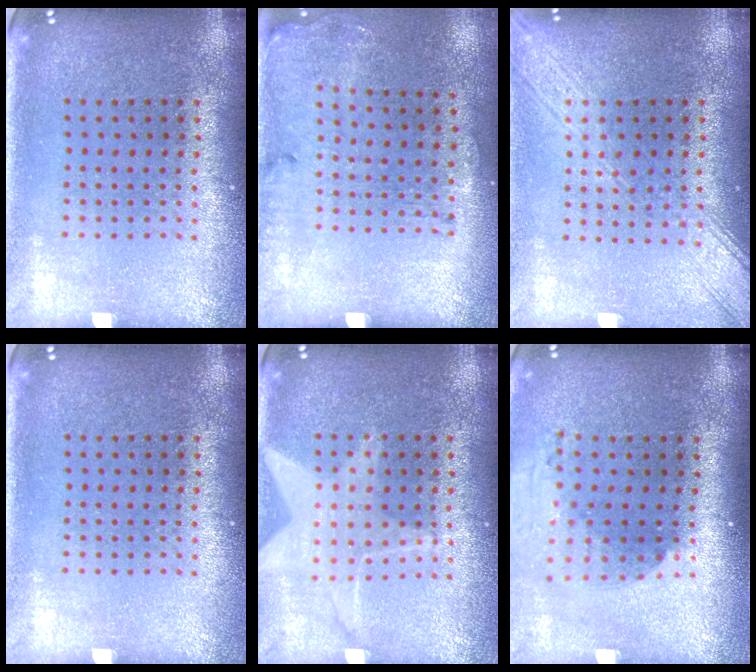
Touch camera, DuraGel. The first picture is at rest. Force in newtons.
{"total": 1.7, "press": 1.2, "slide": 1.2}
{"total": 3.4, "press": 3.3, "slide": 0.4}
{"total": 0.0}
{"total": 1.4, "press": 1.4, "slide": 0.2}
{"total": 1.9, "press": 1.4, "slide": 1.3}